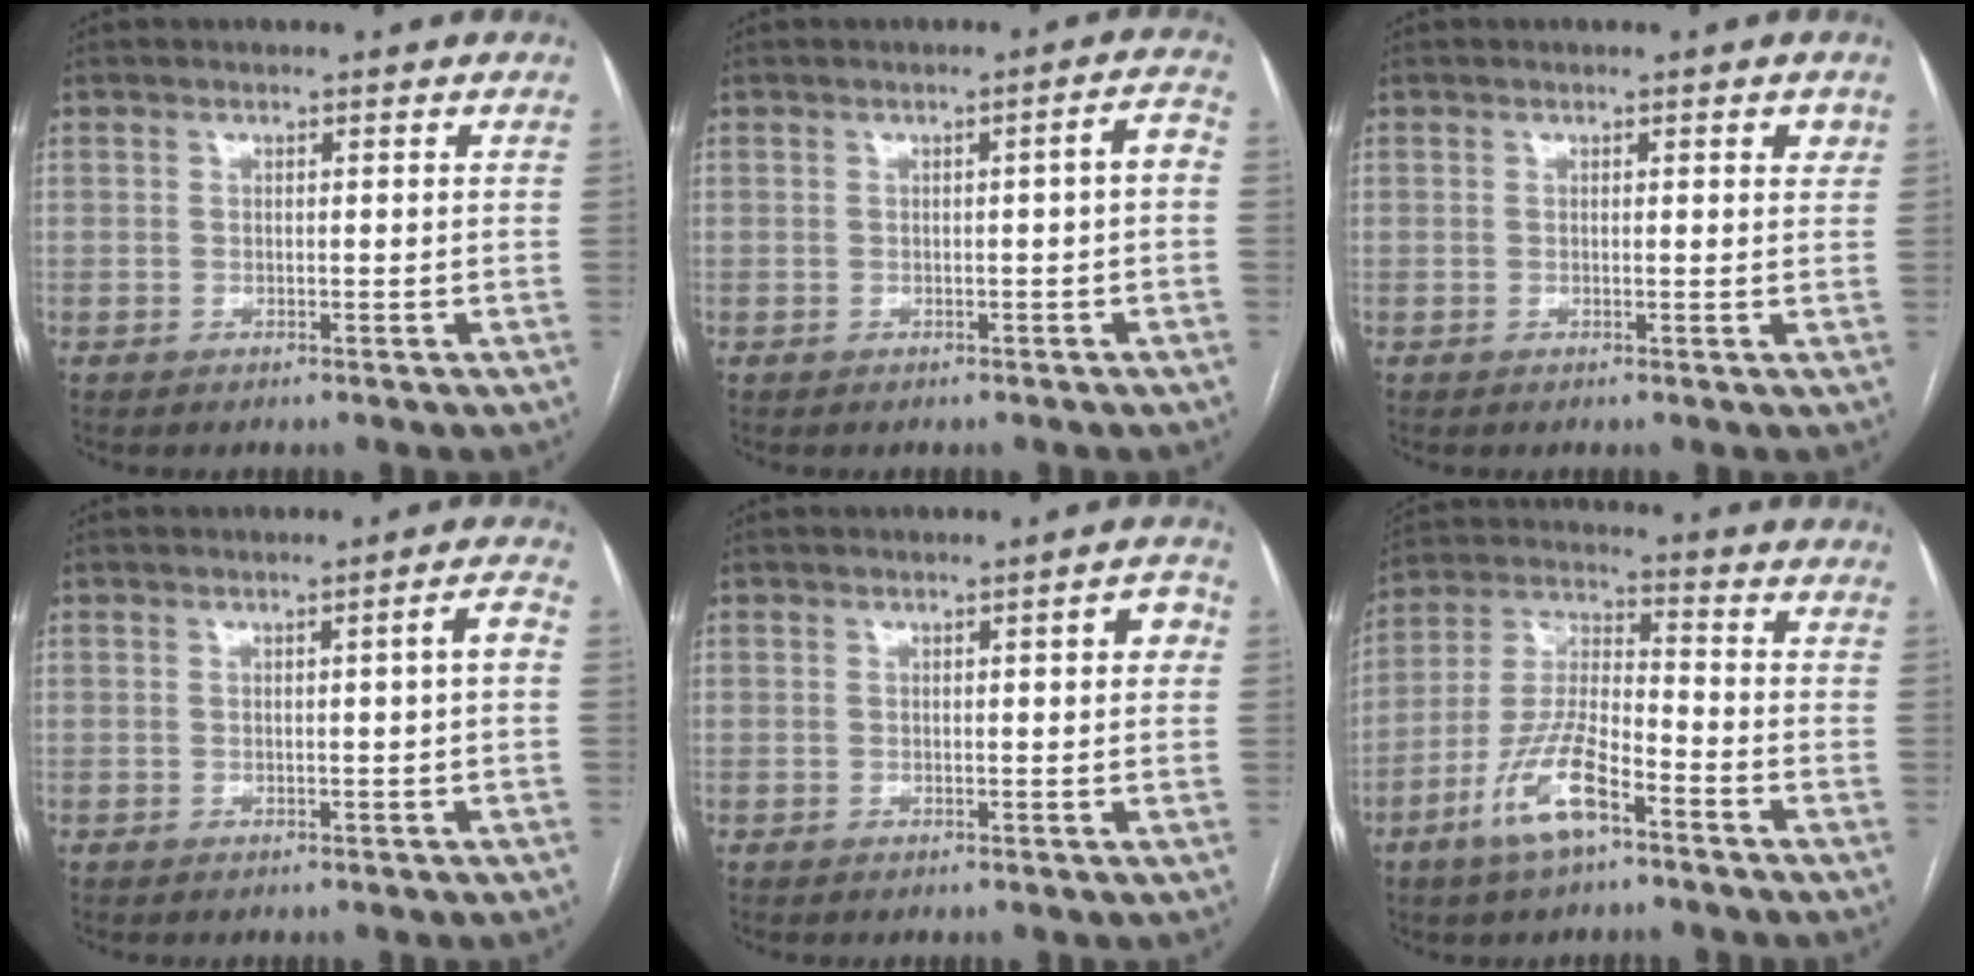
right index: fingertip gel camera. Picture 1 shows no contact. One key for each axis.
{"total": 2.8, "fx": -0.1, "fy": 0.2, "fz": 2.8, "tx": -0.032, "ty": 0.009, "tz": -0.001}
{"total": 1.7, "fx": 0.9, "fy": 0.5, "fz": 1.3, "tx": -0.013, "ty": -0.001, "tz": 0.008}
{"total": 2.7, "fx": 0.1, "fy": -0.1, "fz": 2.7, "tx": -0.034, "ty": 0.005, "tz": 0.003}
{"total": 3.1, "fx": 0.7, "fy": 0.7, "fz": 2.9, "tx": -0.031, "ty": 0.011, "tz": 0.007}
{"total": 11.4, "fx": -6.4, "fy": 3.3, "fz": 8.9, "tx": -0.191, "ty": 0.002, "tz": -0.119}